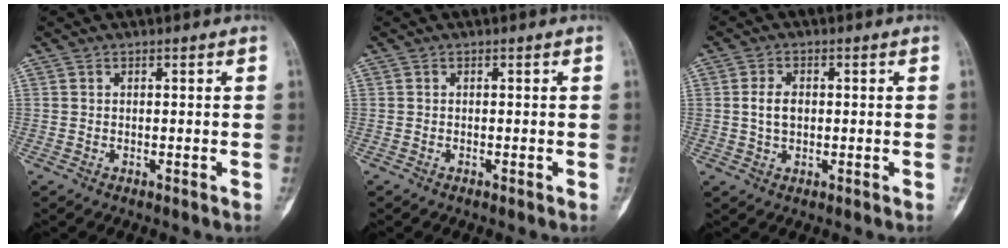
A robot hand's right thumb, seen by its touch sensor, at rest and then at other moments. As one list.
[{"total": 0.0}, {"total": 3.7, "force": [0.1, 2.4, 2.9], "torque": [-0.050, 0.005, 0.001]}]